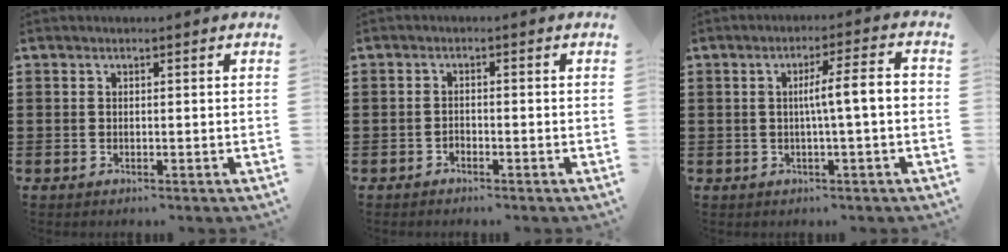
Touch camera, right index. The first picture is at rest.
{"total": 1.1, "force": [-1.1, 0.2, 0.2], "torque": [-0.008, -0.002, -0.021]}
{"total": 5.3, "force": [-0.2, 0.2, 5.3], "torque": [-0.098, 0.002, -0.010]}